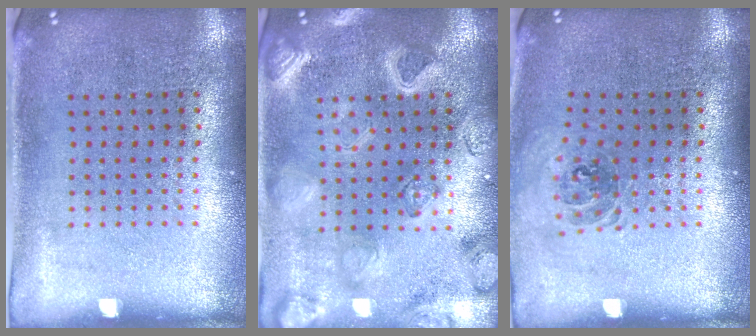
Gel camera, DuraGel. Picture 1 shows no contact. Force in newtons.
{"total": 3.1, "press": 3.0, "slide": 0.7}
{"total": 0.9, "press": 0.8, "slide": 0.3}